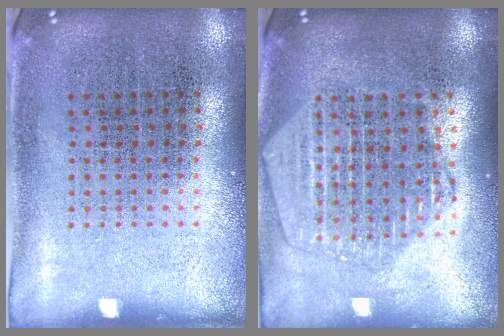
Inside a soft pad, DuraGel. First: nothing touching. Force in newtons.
{"total": 2.2, "press": 1.9, "slide": 0.9}